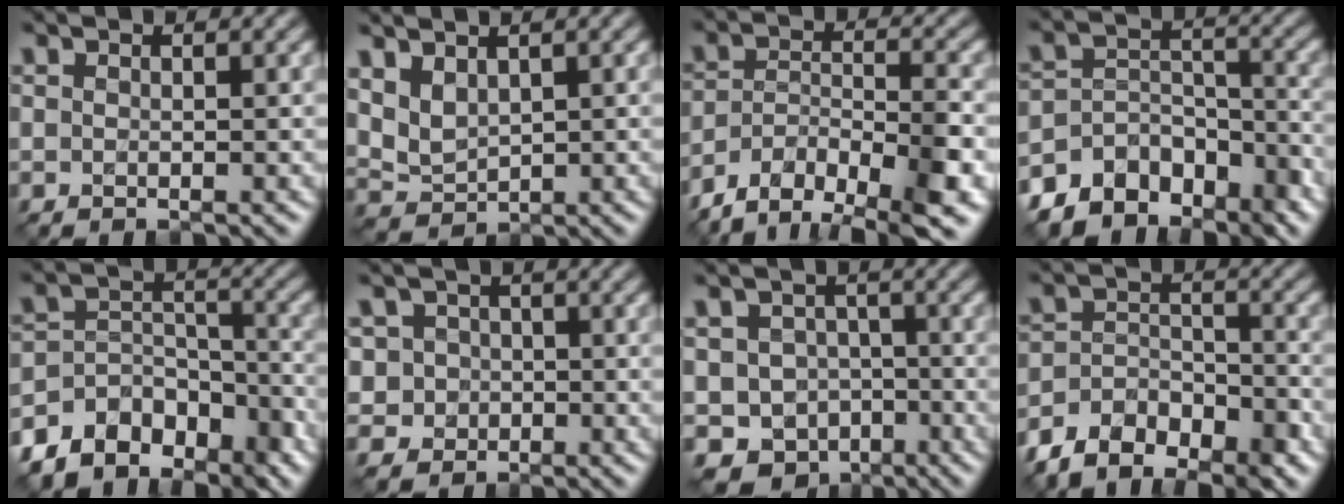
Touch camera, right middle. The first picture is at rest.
{"total": 3.1, "force": [1.6, 2.0, 1.9], "torque": [-0.049, -0.002, 0.033]}
{"total": 8.8, "force": [-6.2, 3.4, 5.2], "torque": [-0.084, -0.004, -0.114]}
{"total": 9.1, "force": [-7.4, 4.9, 2.1], "torque": [-0.028, 0.012, -0.120]}
{"total": 9.6, "force": [-7.6, 5.3, 2.4], "torque": [-0.034, 0.015, -0.124]}
{"total": 3.7, "force": [-0.3, 3.6, 0.7], "torque": [0.004, 0.017, -0.021]}
{"total": 6.0, "force": [-3.0, 4.8, 2.0], "torque": [-0.018, -0.008, -0.049]}
{"total": 7.2, "force": [-5.4, 3.5, 3.1], "torque": [-0.051, -0.007, -0.101]}